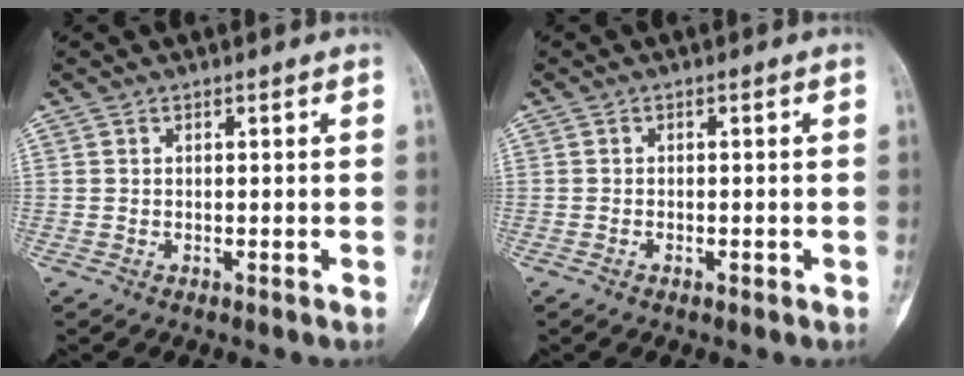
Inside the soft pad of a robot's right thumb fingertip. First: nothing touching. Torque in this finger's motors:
{"motor_torque": [-0.31, -0.08, 0.14, 0.13, -0.07]}